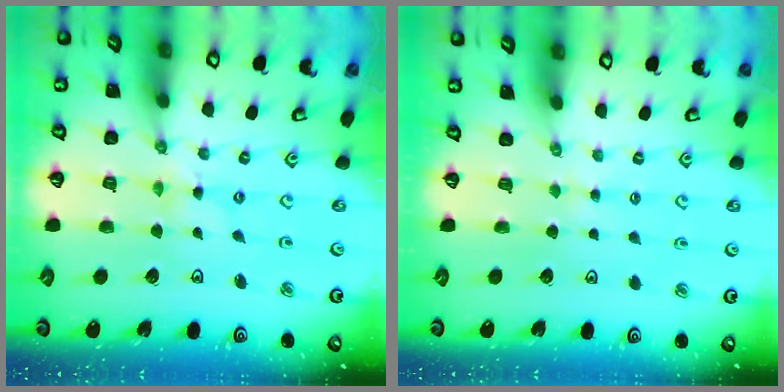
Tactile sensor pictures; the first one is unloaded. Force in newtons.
{"total": 2.7, "press": 2.7, "slide": 0.4}